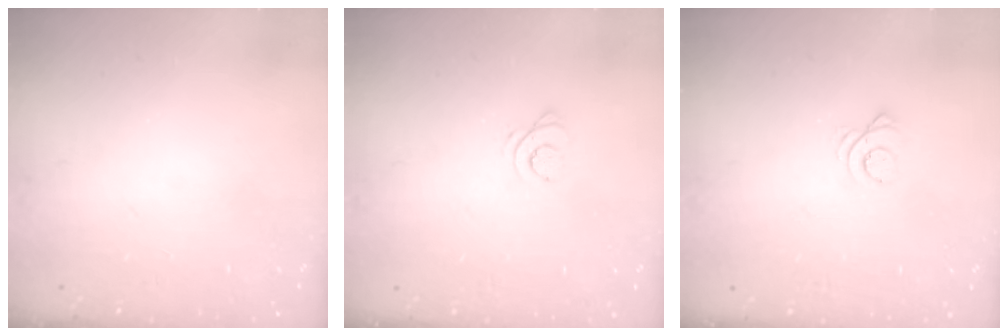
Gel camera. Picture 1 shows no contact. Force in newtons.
{"total": 4.0, "press": 3.9, "slide": 0.5}
{"total": 2.3, "press": 2.3, "slide": 0.3}